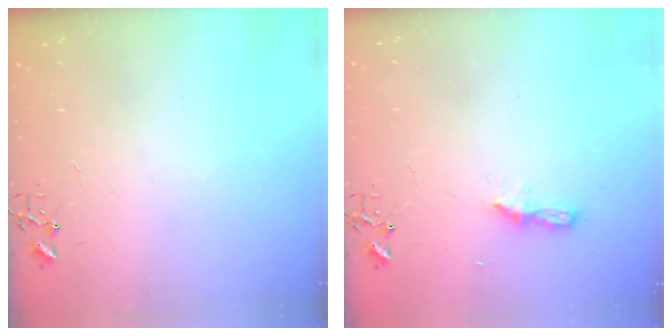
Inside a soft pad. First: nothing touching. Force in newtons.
{"total": 5.9, "press": 5.8, "slide": 0.7}